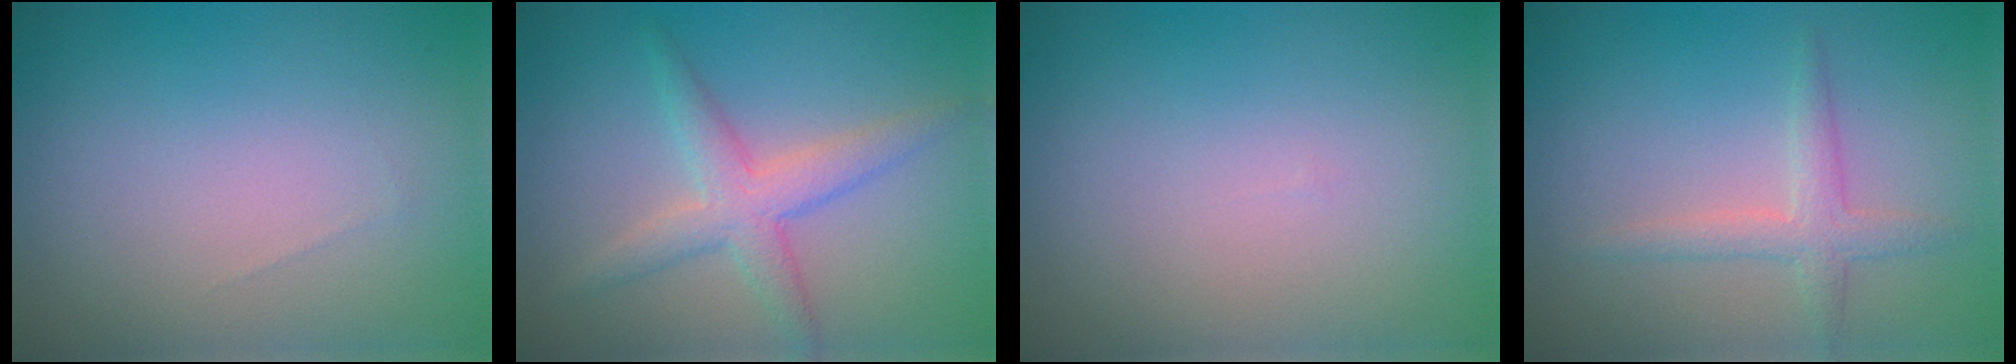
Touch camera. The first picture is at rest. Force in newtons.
{"total": 3.5, "press": 3.5, "slide": 0.1}
{"total": 0.0}
{"total": 2.1, "press": 2.1, "slide": 0.0}